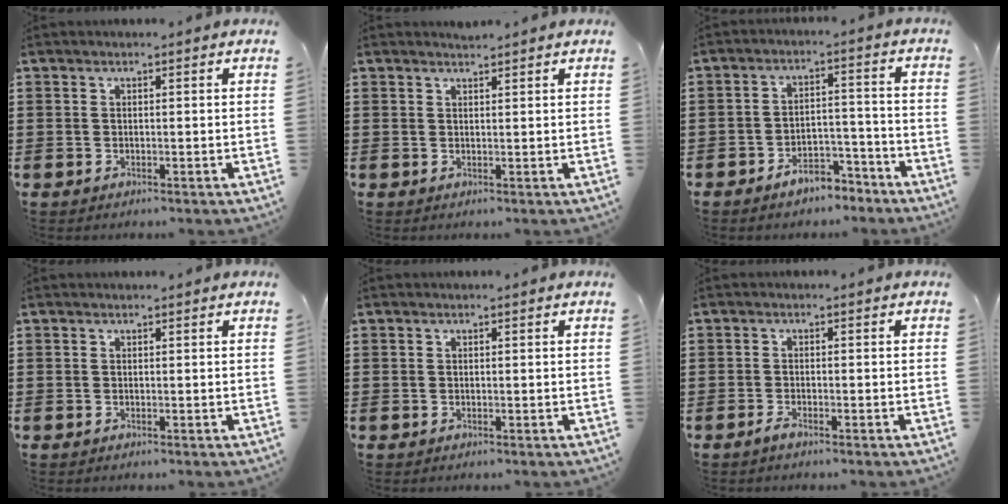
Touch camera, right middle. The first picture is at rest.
{"total": 0.8, "force": [0.8, -0.1, -0.1], "torque": [-0.007, 0.000, 0.017]}
{"total": 5.2, "force": [-4.8, 1.5, 1.3], "torque": [-0.022, 0.013, -0.093]}
{"total": 0.0}
{"total": 0.0}
{"total": 1.3, "force": [-1.1, 0.1, 0.7], "torque": [-0.024, -0.007, -0.021]}